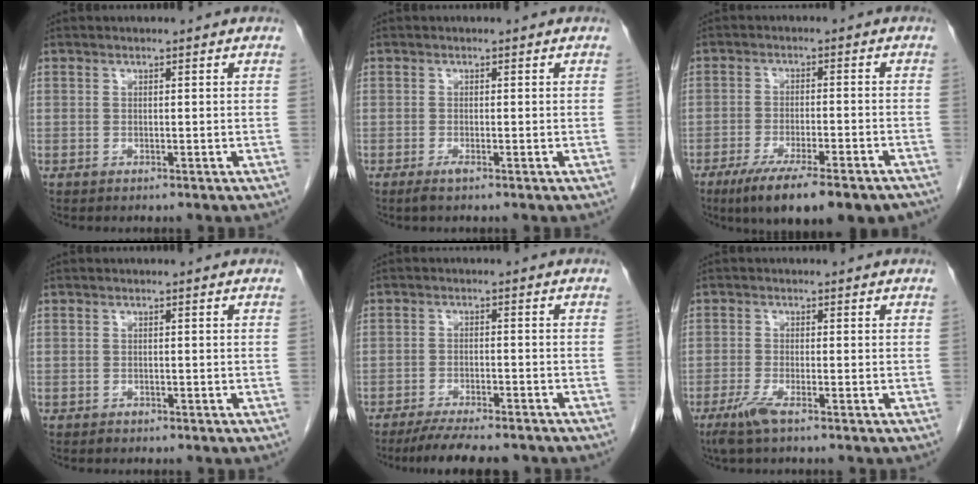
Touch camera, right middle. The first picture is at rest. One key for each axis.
{"total": 1.1, "fx": -0.7, "fy": 0.0, "fz": 0.8, "tx": -0.017, "ty": -0.002, "tz": -0.014}
{"total": 15.4, "fx": -11.5, "fy": 2.9, "fz": 9.8, "tx": -0.116, "ty": -0.018, "tz": -0.170}
{"total": 0.6, "fx": -0.4, "fy": 0.4, "fz": 0.1, "tx": -0.005, "ty": 0.001, "tz": -0.004}
{"total": 10.0, "fx": -8.7, "fy": 1.7, "fz": 4.7, "tx": -0.066, "ty": -0.011, "tz": -0.128}
{"total": 3.2, "fx": -2.1, "fy": 0.2, "fz": 2.4, "tx": -0.057, "ty": -0.010, "tz": -0.044}